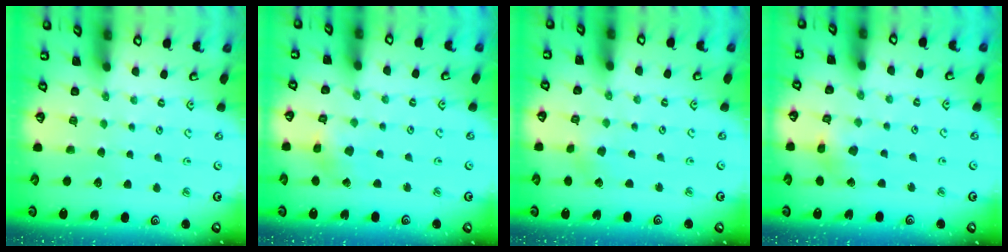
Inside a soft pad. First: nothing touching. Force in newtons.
{"total": 2.3, "press": 2.3, "slide": 0.3}
{"total": 1.6, "press": 1.6, "slide": 0.2}
{"total": 5.6, "press": 5.6, "slide": 0.6}